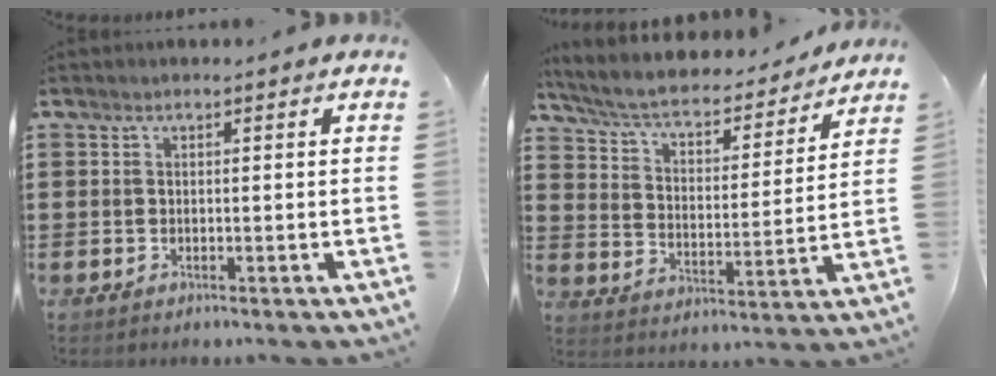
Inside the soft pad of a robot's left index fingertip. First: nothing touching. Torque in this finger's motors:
{"motor_torque": [1.03, -1.11, 0.04, -0.09]}